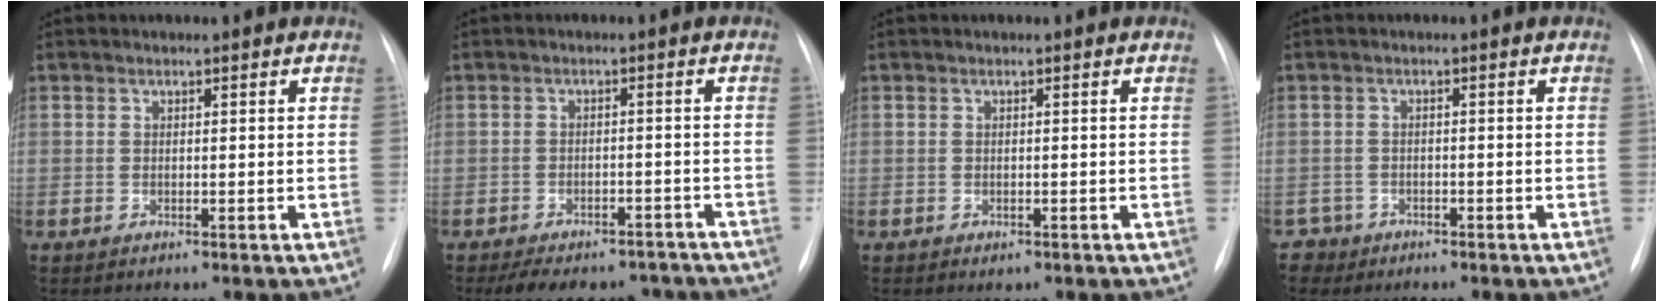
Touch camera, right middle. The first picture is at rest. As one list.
[{"total": 13.1, "force": [-10.8, 5.9, 4.6], "torque": [-0.076, 0.013, -0.133]}, {"total": 0.6, "force": [-0.4, 0.5, 0.2], "torque": [-0.004, 0.001, -0.003]}, {"total": 2.0, "force": [-1.3, 1.4, -0.6], "torque": [0.009, 0.007, -0.024]}]